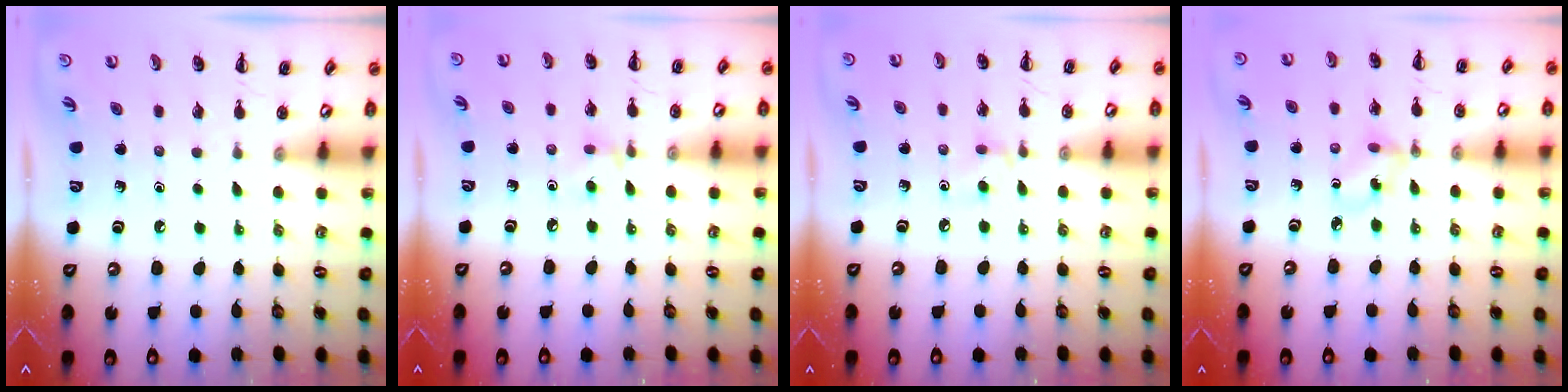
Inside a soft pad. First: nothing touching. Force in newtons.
{"total": 4.2, "press": 3.9, "slide": 1.6}
{"total": 5.5, "press": 5.2, "slide": 1.8}
{"total": 2.8, "press": 2.8, "slide": 0.7}